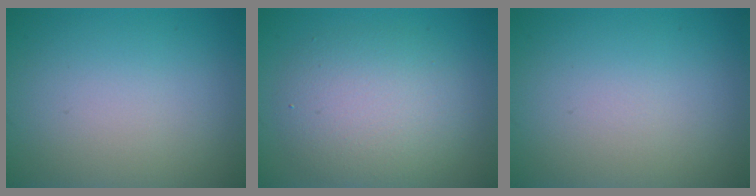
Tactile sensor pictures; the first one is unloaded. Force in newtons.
{"total": 5.2, "press": 5.2, "slide": 0.2}
{"total": 0.0}